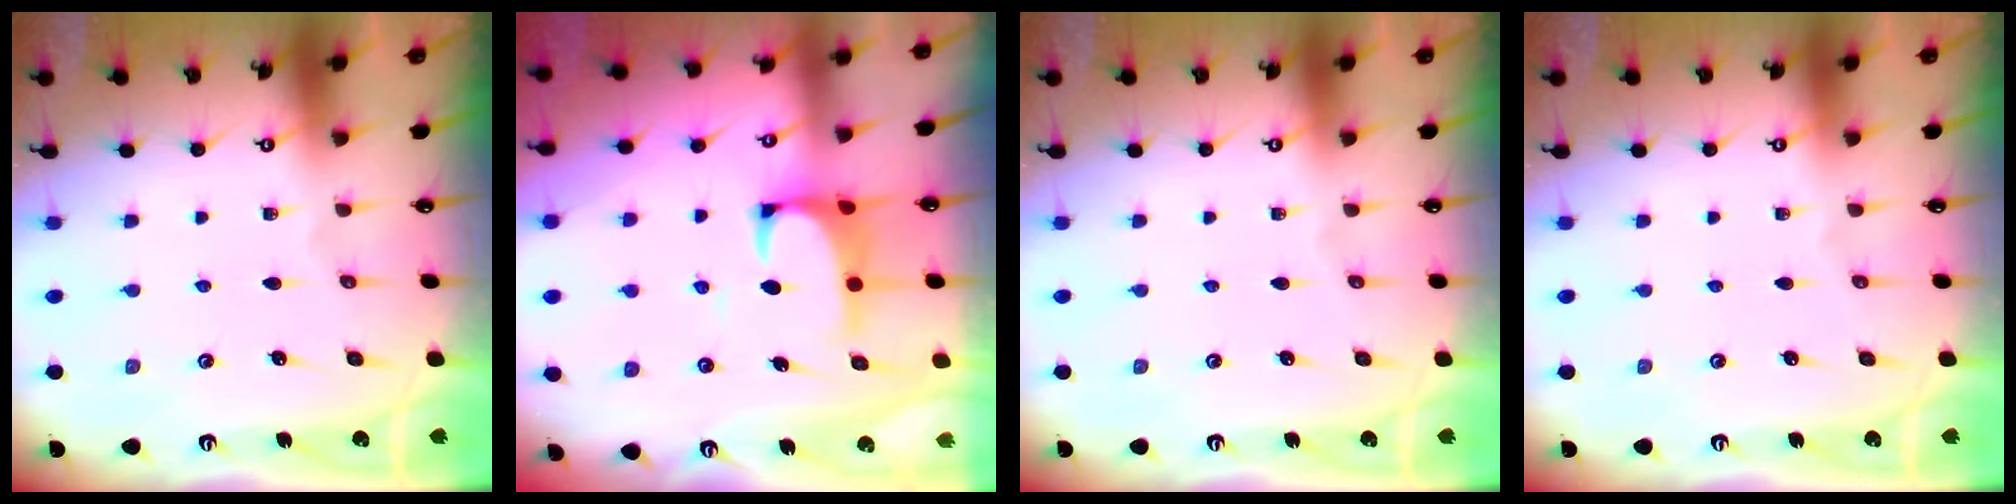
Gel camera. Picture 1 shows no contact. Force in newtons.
{"total": 1.8, "press": 1.7, "slide": 0.8}
{"total": 0.0}
{"total": 0.0}